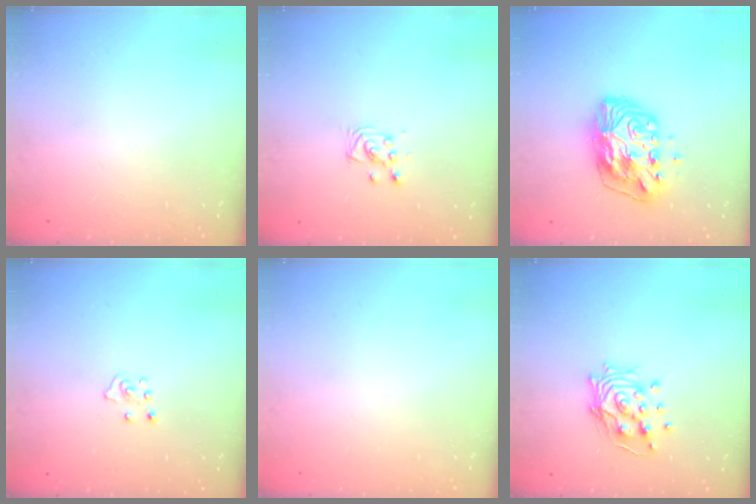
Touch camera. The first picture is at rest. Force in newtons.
{"total": 4.3, "press": 4.2, "slide": 0.5}
{"total": 11.0, "press": 11.0, "slide": 0.5}
{"total": 5.0, "press": 5.0, "slide": 0.3}
{"total": 0.0}
{"total": 12.8, "press": 12.8, "slide": 1.3}